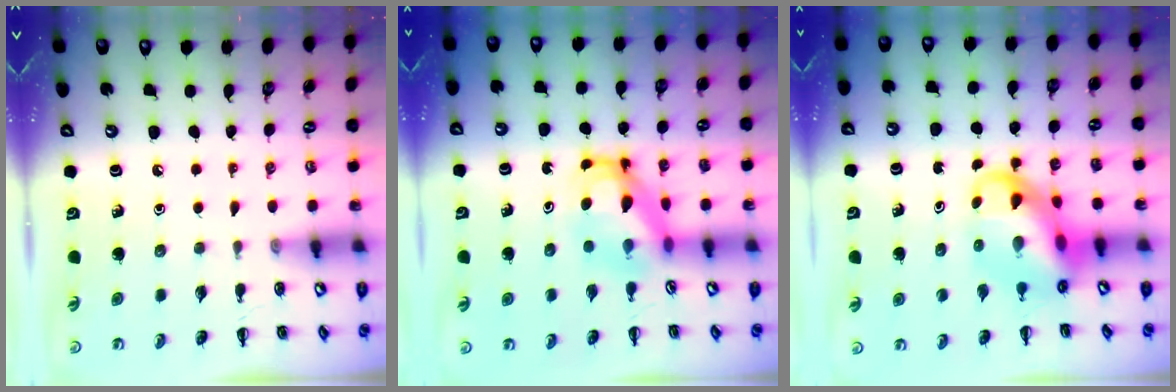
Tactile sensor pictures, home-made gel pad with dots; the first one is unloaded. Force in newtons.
{"total": 5.2, "press": 5.2, "slide": 0.7}
{"total": 11.5, "press": 11.1, "slide": 3.0}